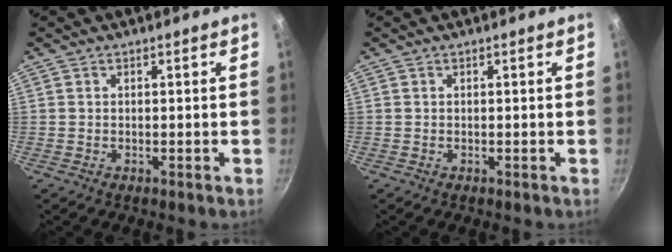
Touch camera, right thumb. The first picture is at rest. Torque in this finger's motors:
{"motor_torque": [-0.10, 0.01, -0.15, -0.28, 0.00]}